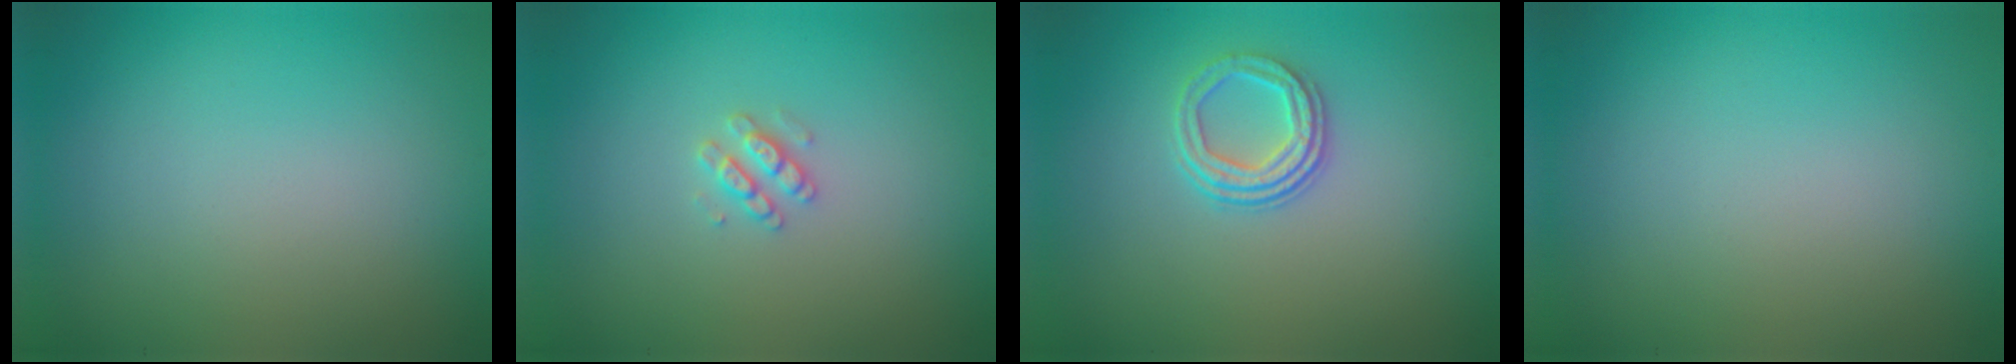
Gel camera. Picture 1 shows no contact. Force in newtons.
{"total": 1.6, "press": 1.6, "slide": 0.3}
{"total": 3.0, "press": 2.4, "slide": 1.7}
{"total": 0.0}